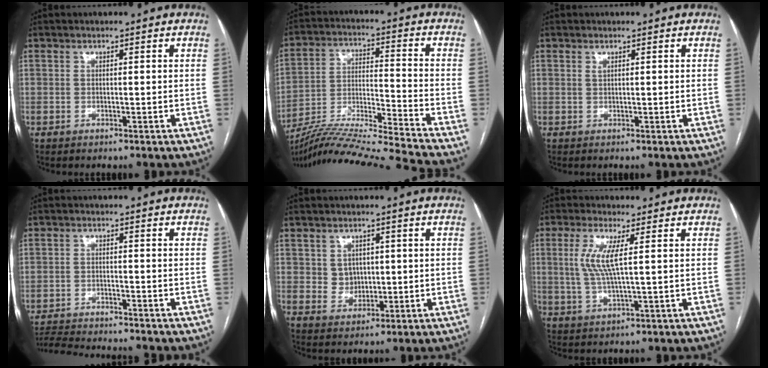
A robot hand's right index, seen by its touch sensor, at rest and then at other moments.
{"total": 21.6, "force": [-19.5, -2.8, 8.9], "torque": [-0.164, -0.030, -0.325]}
{"total": 0.5, "force": [0.4, 0.1, 0.3], "torque": [-0.009, -0.001, 0.008]}
{"total": 11.0, "force": [-10.4, 0.3, 3.6], "torque": [-0.053, -0.004, -0.160]}
{"total": 3.5, "force": [0.8, 3.2, 1.2], "torque": [-0.016, 0.007, 0.019]}
{"total": 6.2, "force": [1.5, 0.4, 6.0], "torque": [-0.137, 0.000, 0.032]}